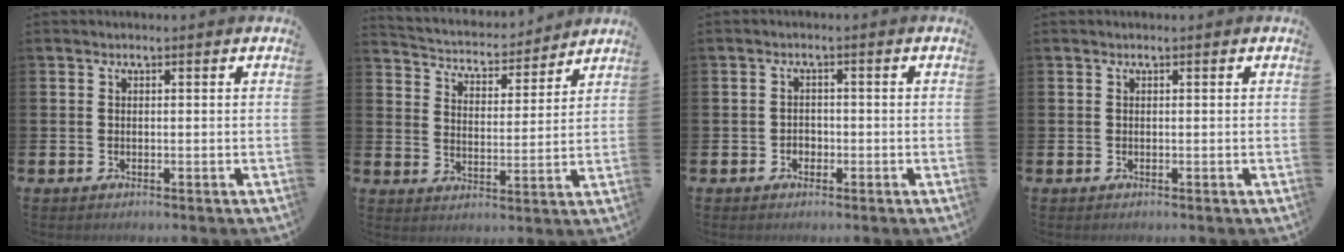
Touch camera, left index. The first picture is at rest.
{"total": 4.6, "force": [4.4, 1.3, 0.3], "torque": [-0.035, -0.037, 0.072]}
{"total": 1.5, "force": [-0.6, 1.3, 0.4], "torque": [-0.007, 0.003, -0.016]}
{"total": 0.0}